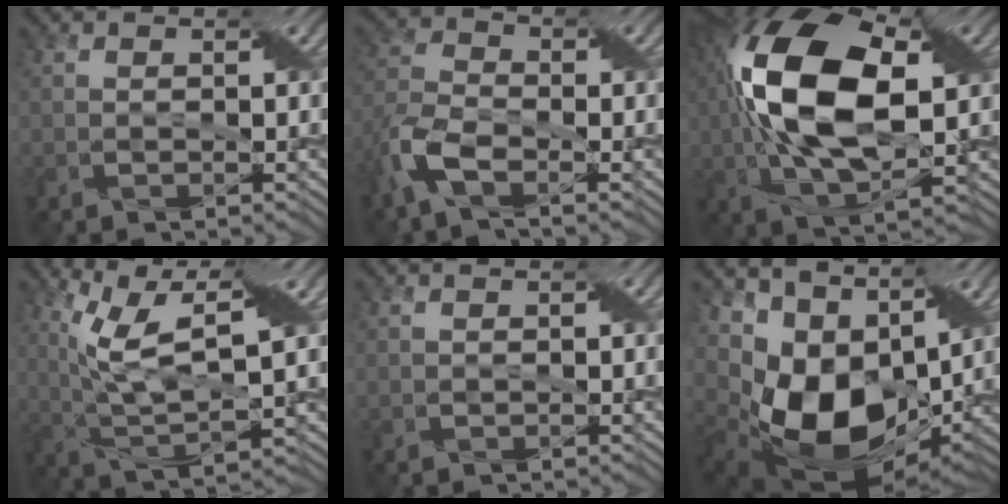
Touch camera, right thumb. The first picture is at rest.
{"total": 6.7, "force": [-3.6, 3.2, 4.7], "torque": [-0.117, -0.006, -0.089]}
{"total": 16.2, "force": [1.9, 8.2, 13.8], "torque": [-0.293, 0.018, 0.023]}
{"total": 10.8, "force": [4.8, 3.3, 9.0], "torque": [-0.193, 0.003, 0.092]}
{"total": 0.0}
{"total": 14.6, "force": [1.5, 10.6, 10.0], "torque": [-0.228, -0.032, 0.045]}